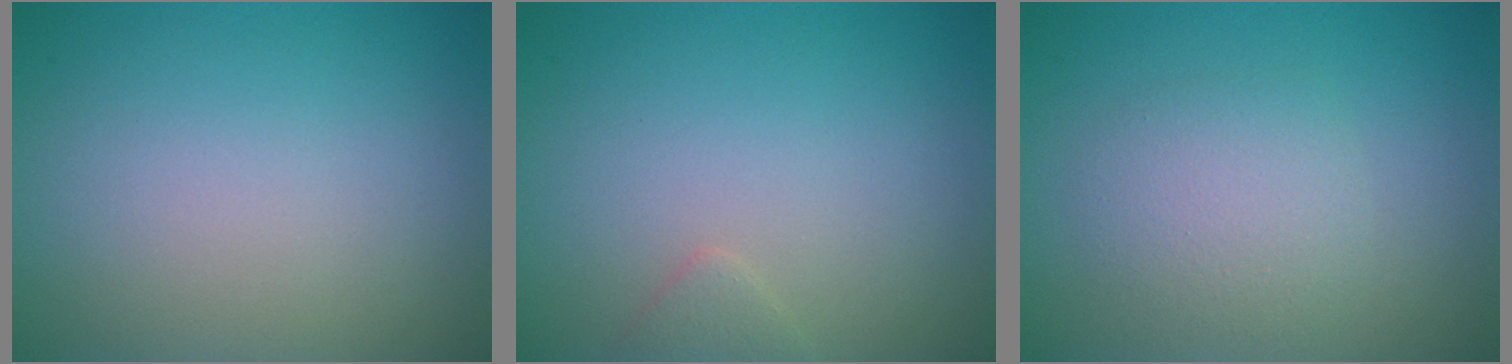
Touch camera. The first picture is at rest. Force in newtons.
{"total": 0.9, "press": 0.9, "slide": 0.1}
{"total": 2.8, "press": 2.8, "slide": 0.2}